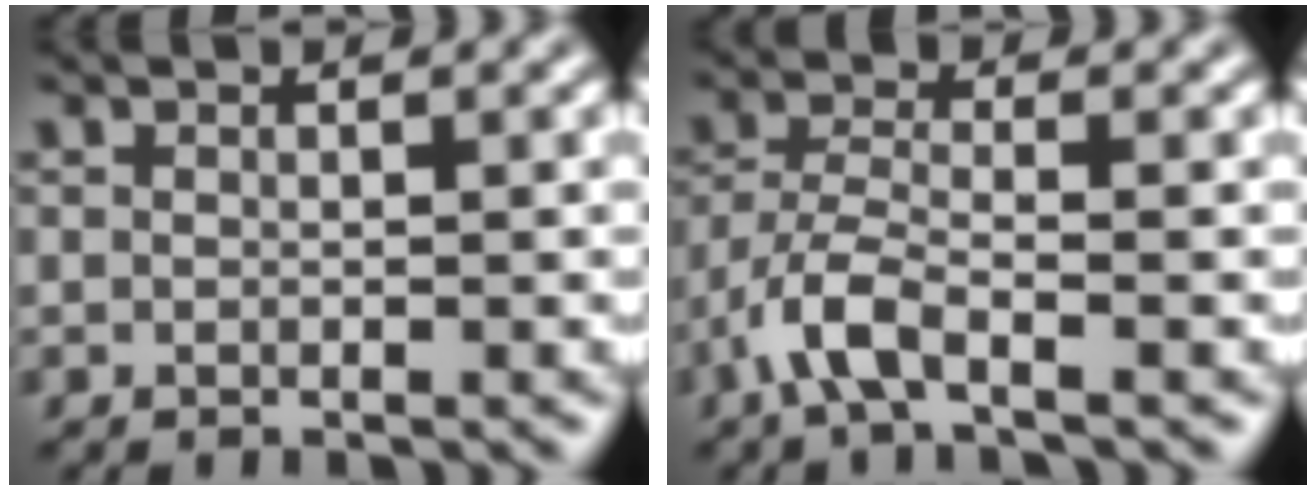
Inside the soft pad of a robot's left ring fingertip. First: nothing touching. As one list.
[{"total": 4.2, "force": [-2.5, 1.2, 3.1], "torque": [-0.070, 0.000, -0.060]}]